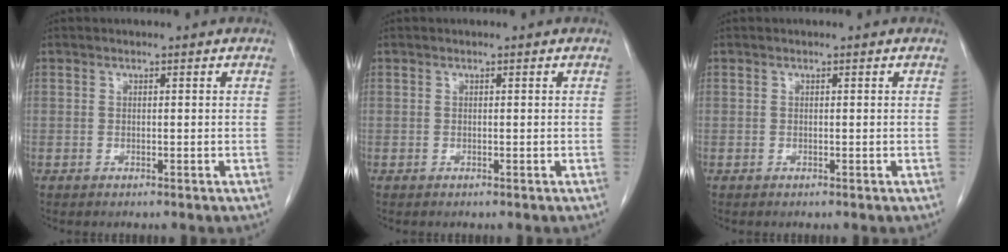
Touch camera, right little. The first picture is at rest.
{"total": 0.0}
{"total": 0.0}